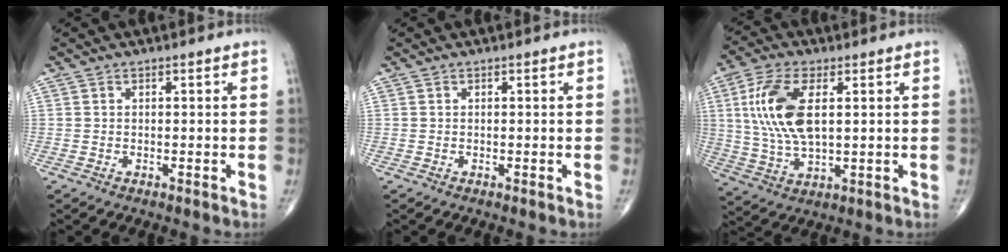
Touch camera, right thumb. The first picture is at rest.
{"total": 0.0}
{"total": 13.2, "force": [2.7, 6.2, 11.4], "torque": [-0.244, -0.004, 0.059]}